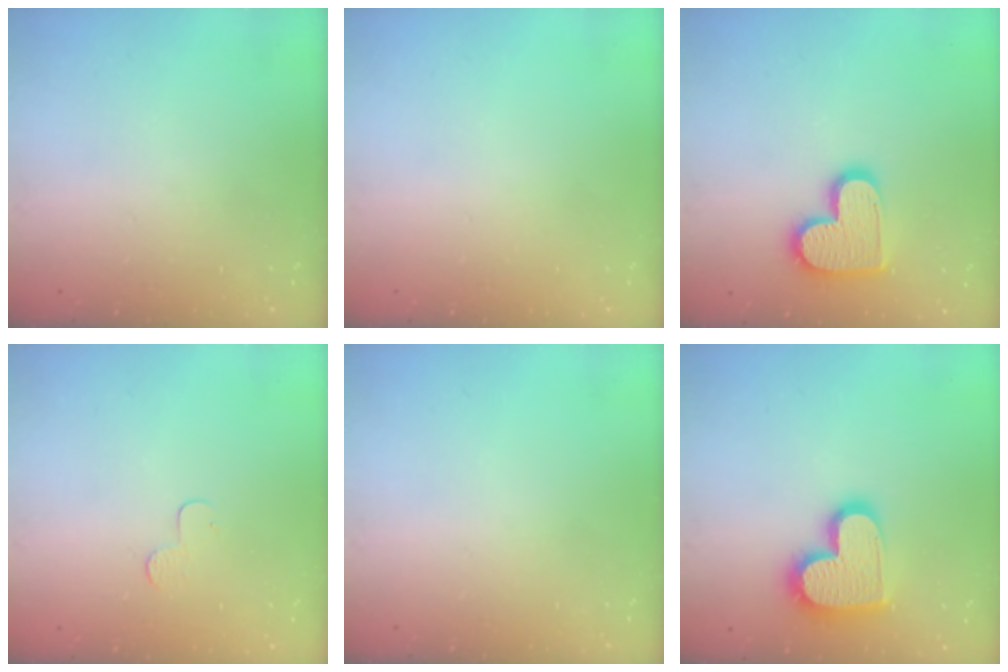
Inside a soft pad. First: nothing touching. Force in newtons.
{"total": 0.0}
{"total": 14.0, "press": 13.9, "slide": 0.5}
{"total": 3.9, "press": 3.9, "slide": 0.4}
{"total": 0.0}
{"total": 18.4, "press": 18.4, "slide": 1.0}